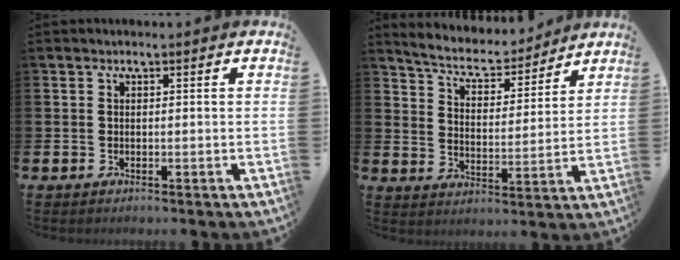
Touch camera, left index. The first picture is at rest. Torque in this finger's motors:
{"motor_torque": [0.96, -1.18, 0.40, 0.02]}